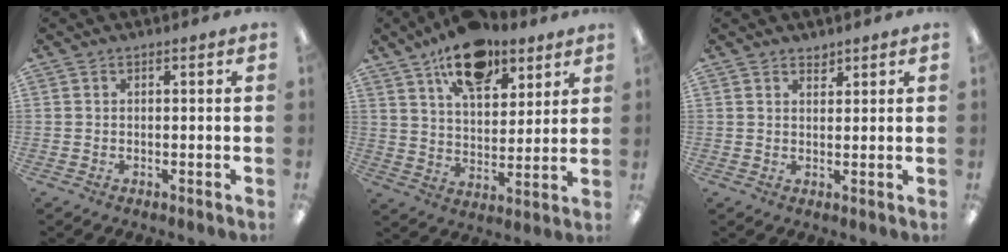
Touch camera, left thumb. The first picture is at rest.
{"total": 15.0, "force": [10.3, 7.4, 8.0], "torque": [-0.120, -0.049, 0.181]}
{"total": 1.7, "force": [1.6, 0.6, 0.1], "torque": [0.003, -0.007, 0.030]}